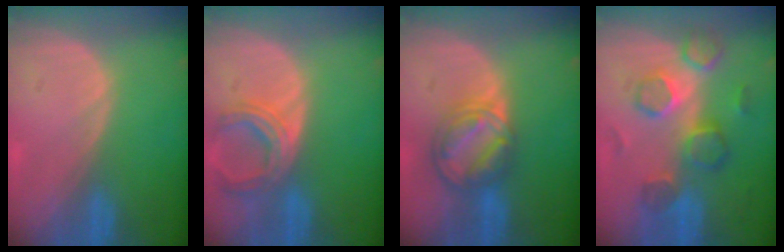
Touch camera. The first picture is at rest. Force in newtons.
{"total": 5.8, "press": 5.8, "slide": 0.9}
{"total": 8.3, "press": 7.1, "slide": 4.4}
{"total": 8.3, "press": 8.1, "slide": 1.8}